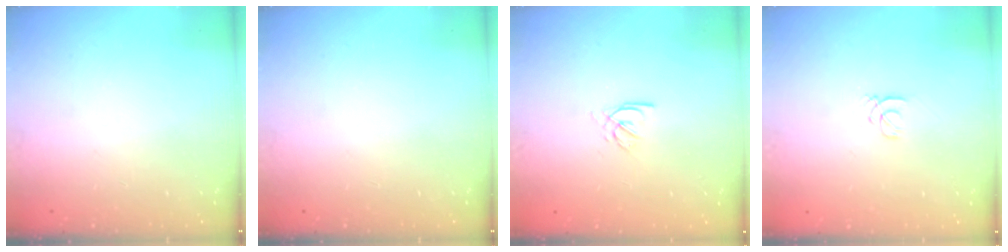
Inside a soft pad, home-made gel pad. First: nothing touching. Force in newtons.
{"total": 0.0}
{"total": 2.2, "press": 2.2, "slide": 0.4}
{"total": 1.0, "press": 1.0, "slide": 0.1}